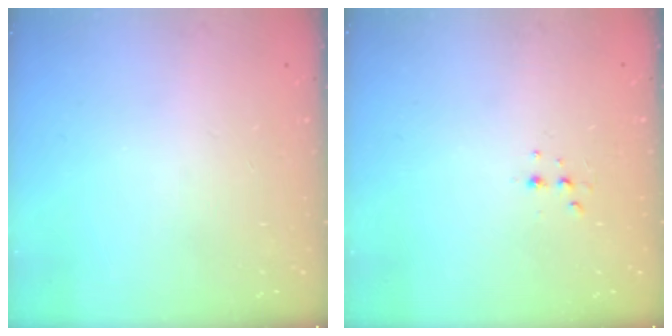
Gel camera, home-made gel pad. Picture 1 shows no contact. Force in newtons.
{"total": 2.3, "press": 2.2, "slide": 0.6}